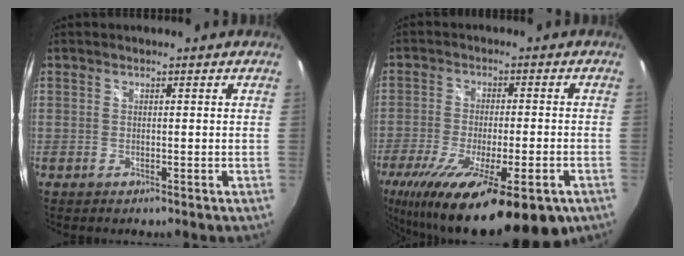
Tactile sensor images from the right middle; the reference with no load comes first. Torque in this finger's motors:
{"motor_torque": [1.78, -0.37, 0.58, 0.21]}